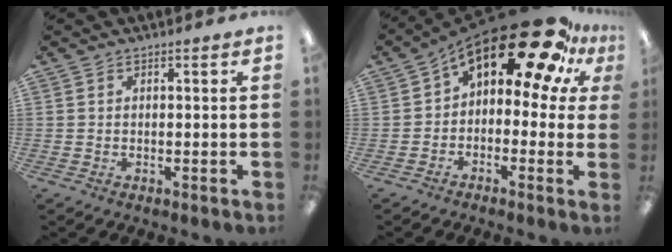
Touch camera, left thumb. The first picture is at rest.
{"total": 19.4, "force": [11.5, 8.0, 13.5], "torque": [-0.200, -0.082, 0.188]}